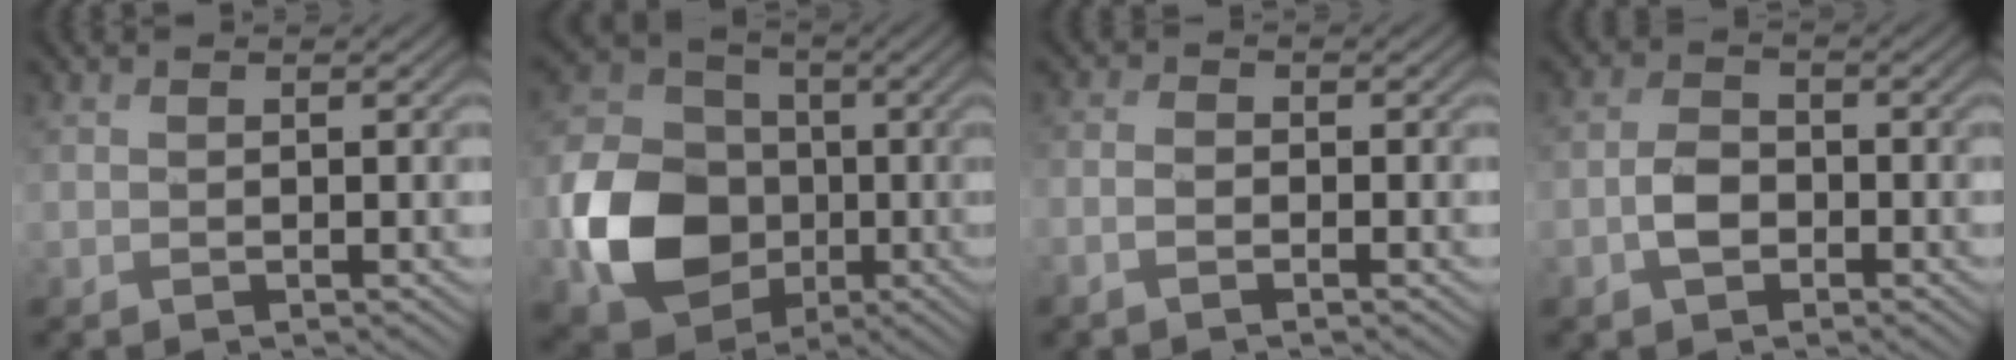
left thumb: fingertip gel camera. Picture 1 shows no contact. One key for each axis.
{"total": 12.4, "fx": -3.5, "fy": 10.0, "fz": 6.4, "tx": -0.149, "ty": -0.010, "tz": -0.079}
{"total": 1.4, "fx": -1.4, "fy": 0.2, "fz": 0.3, "tx": 0.001, "ty": 0.005, "tz": -0.036}
{"total": 3.5, "fx": -2.0, "fy": 2.1, "fz": 1.9, "tx": -0.037, "ty": 0.001, "tz": -0.048}